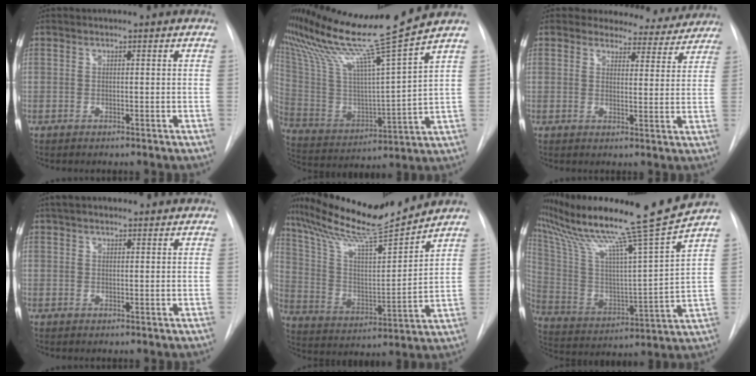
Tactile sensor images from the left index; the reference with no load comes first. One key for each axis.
{"total": 18.8, "fx": 16.2, "fy": -2.9, "fz": 9.2, "tx": -0.184, "ty": -0.038, "tz": 0.281}
{"total": 10.4, "fx": 9.7, "fy": 3.8, "fz": 0.5, "tx": 0.027, "ty": -0.018, "tz": 0.096}
{"total": 6.0, "fx": 5.0, "fy": 2.4, "fz": 2.4, "tx": -0.027, "ty": 0.037, "tz": 0.074}
{"total": 18.8, "fx": 16.9, "fy": 0.4, "fz": 8.3, "tx": -0.154, "ty": -0.003, "tz": 0.286}
{"total": 20.9, "fx": 18.0, "fy": -3.2, "fz": 10.1, "tx": -0.196, "ty": -0.058, "tz": 0.296}